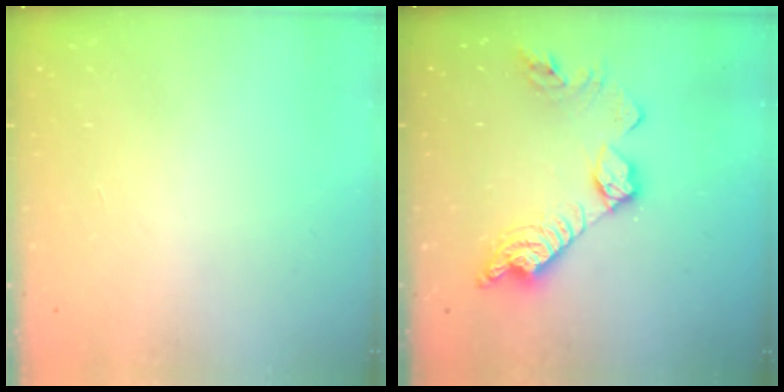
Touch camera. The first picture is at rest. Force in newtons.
{"total": 15.4, "press": 15.4, "slide": 1.1}